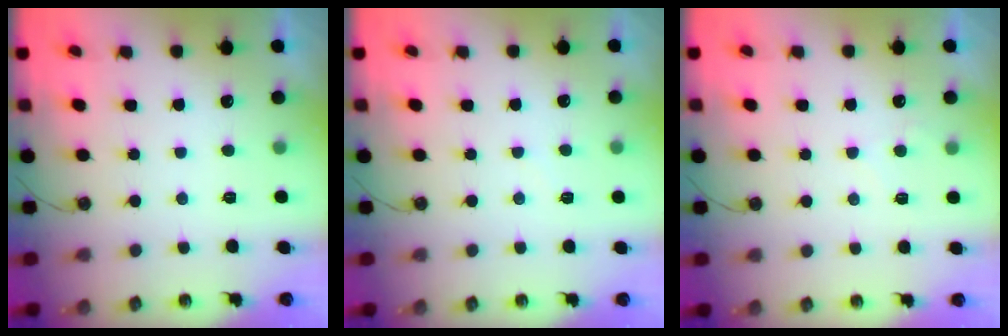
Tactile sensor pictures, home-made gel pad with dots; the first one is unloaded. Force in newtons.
{"total": 2.9, "press": 2.9, "slide": 0.4}
{"total": 4.0, "press": 3.9, "slide": 0.5}